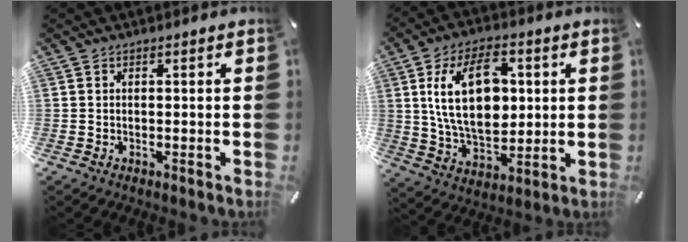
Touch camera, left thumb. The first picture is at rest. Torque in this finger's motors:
{"motor_torque": [2.48, 2.53, 1.53, -1.24, 0.50]}